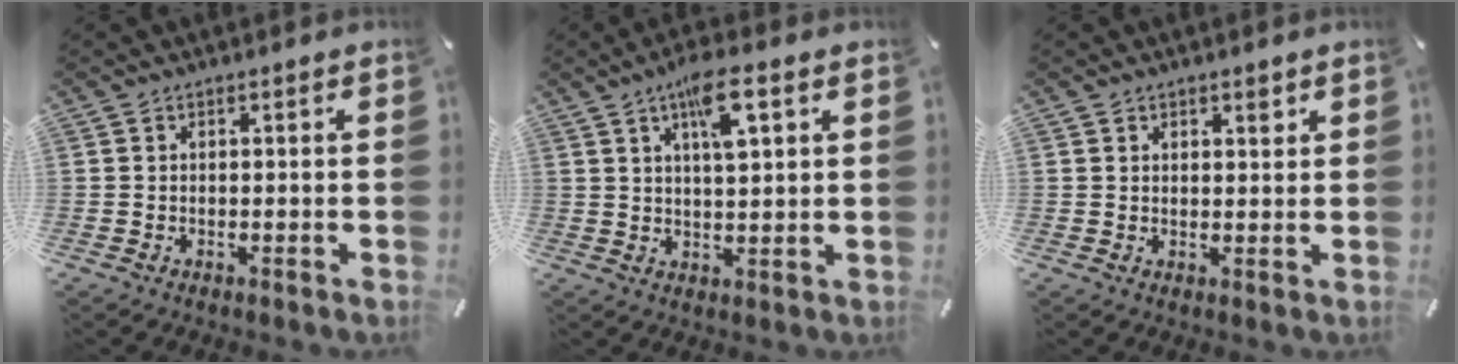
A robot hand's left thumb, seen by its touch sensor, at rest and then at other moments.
{"total": 9.1, "force": [4.4, 2.9, 7.5], "torque": [-0.120, -0.006, 0.069]}
{"total": 1.9, "force": [1.3, 1.1, 0.7], "torque": [0.001, -0.006, 0.019]}